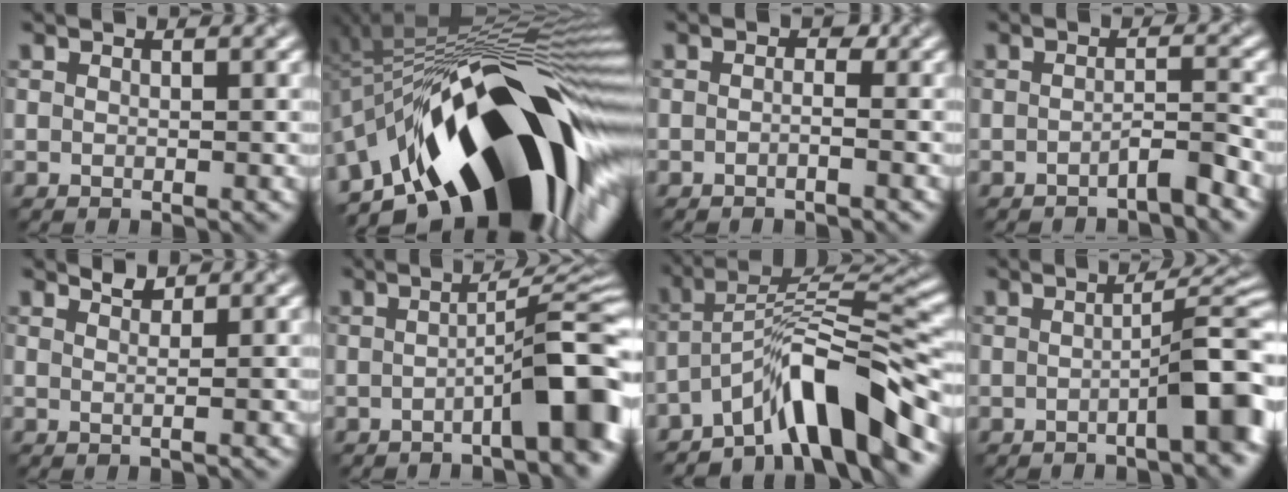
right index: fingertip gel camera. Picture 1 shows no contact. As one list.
[{"total": 20.2, "force": [-6.0, 8.6, 17.2], "torque": [-0.256, -0.012, -0.109]}, {"total": 1.2, "force": [-1.1, 0.1, 0.4], "torque": [-0.007, -0.001, -0.019]}, {"total": 2.2, "force": [-2.0, 0.2, 1.0], "torque": [-0.015, 0.005, -0.039]}, {"total": 0.8, "force": [0.6, 0.2, 0.4], "torque": [-0.001, -0.006, 0.003]}, {"total": 7.5, "force": [-2.6, 1.5, 6.8], "torque": [-0.087, 0.013, -0.052]}, {"total": 8.8, "force": [-6.3, 1.5, 6.0], "torque": [-0.085, 0.017, -0.116]}, {"total": 6.2, "force": [-2.1, 1.3, 5.7], "torque": [-0.071, 0.013, -0.040]}]